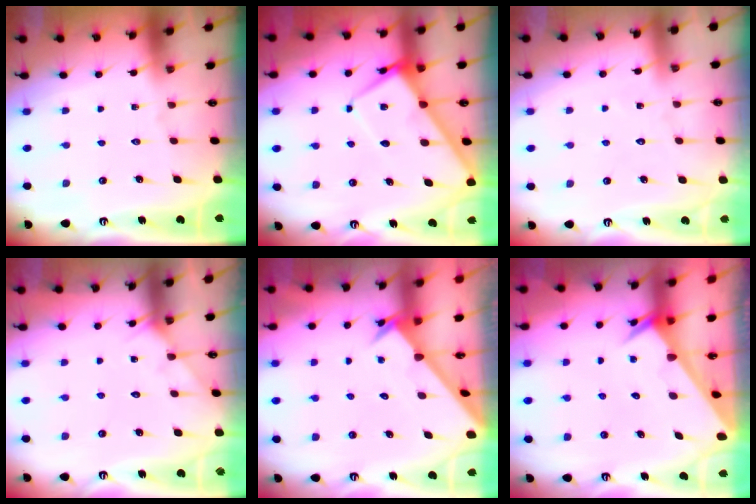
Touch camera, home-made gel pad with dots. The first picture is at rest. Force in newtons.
{"total": 7.1, "press": 7.1, "slide": 0.8}
{"total": 4.4, "press": 4.3, "slide": 0.4}
{"total": 3.3, "press": 3.3, "slide": 0.3}
{"total": 2.4, "press": 2.4, "slide": 0.2}
{"total": 2.4, "press": 2.4, "slide": 0.0}